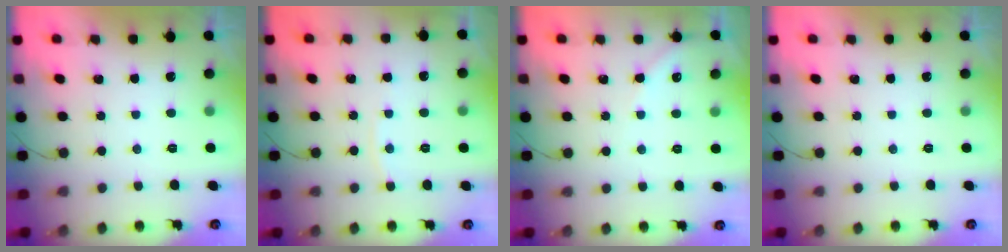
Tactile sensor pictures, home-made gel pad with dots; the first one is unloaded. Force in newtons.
{"total": 2.7, "press": 2.7, "slide": 0.3}
{"total": 3.1, "press": 3.1, "slide": 0.5}
{"total": 0.0}